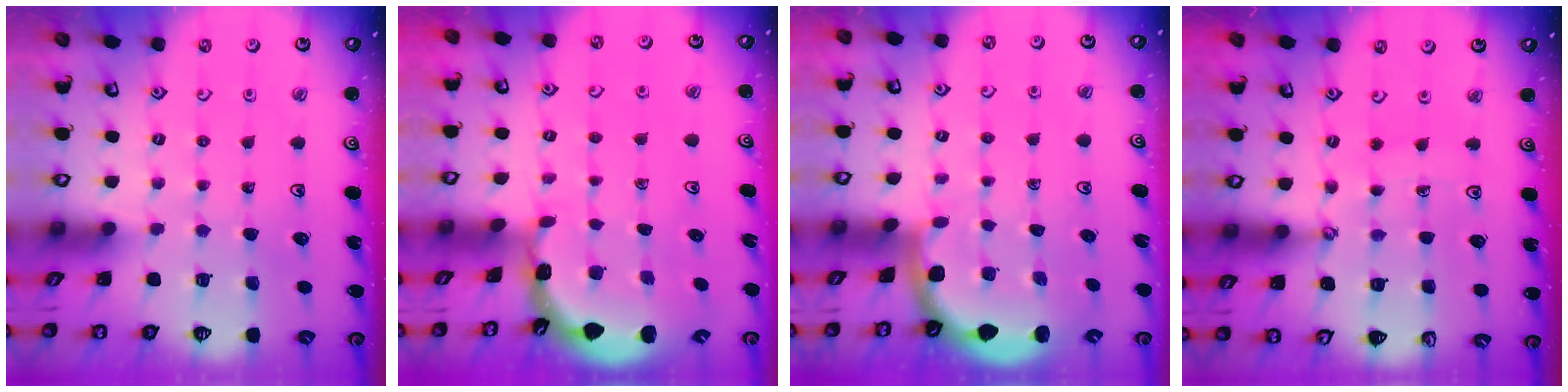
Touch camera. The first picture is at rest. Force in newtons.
{"total": 1.6, "press": 1.6, "slide": 0.1}
{"total": 1.7, "press": 1.6, "slide": 0.1}
{"total": 5.7, "press": 5.5, "slide": 1.5}